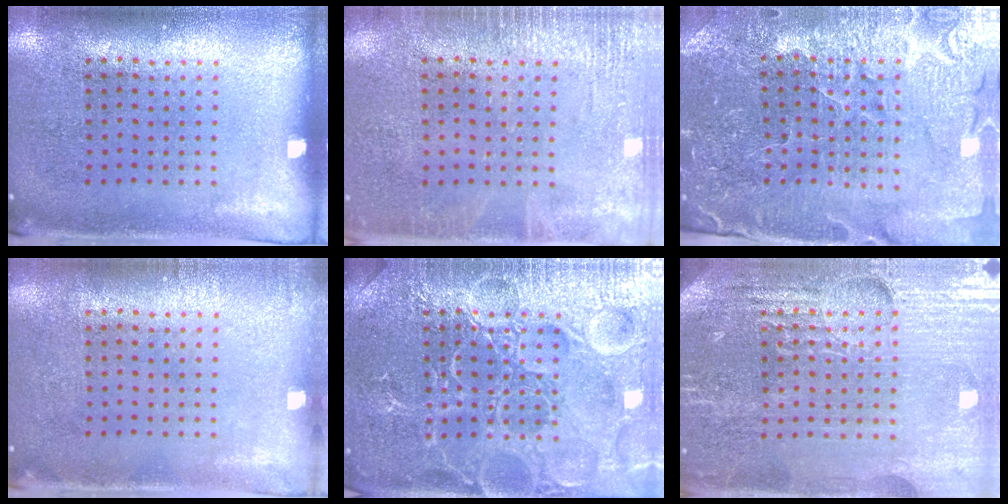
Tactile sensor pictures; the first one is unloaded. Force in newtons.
{"total": 2.4, "press": 2.4, "slide": 0.3}
{"total": 3.5, "press": 3.5, "slide": 0.2}
{"total": 0.6, "press": 0.6, "slide": 0.1}
{"total": 7.4, "press": 7.4, "slide": 0.9}
{"total": 4.9, "press": 4.6, "slide": 1.7}